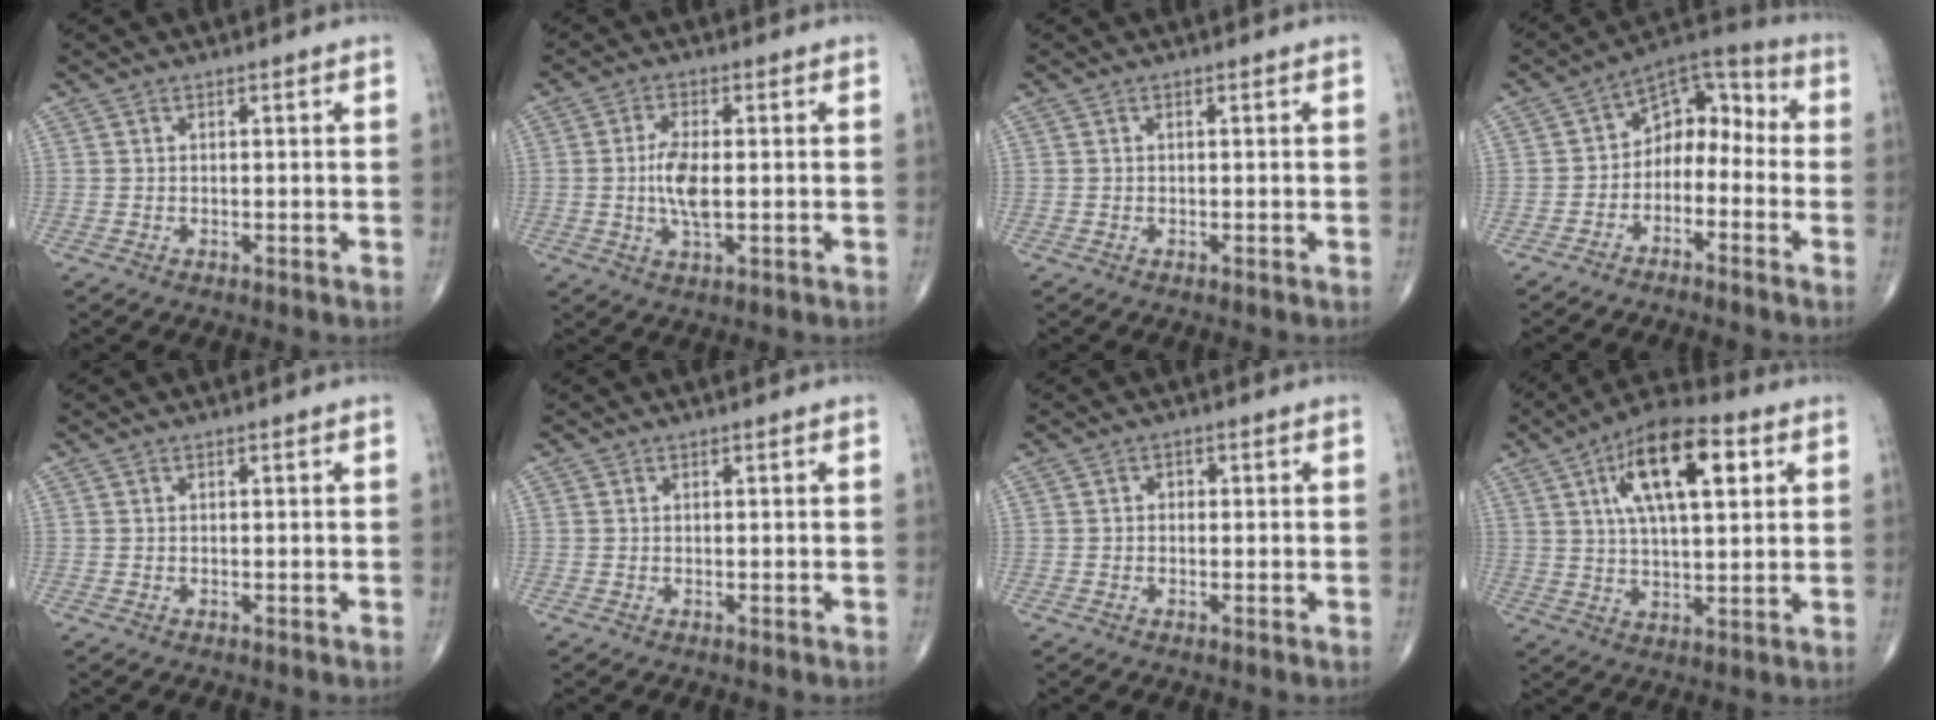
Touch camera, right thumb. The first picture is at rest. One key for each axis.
{"total": 6.3, "fx": -0.3, "fy": 2.5, "fz": 5.7, "tx": -0.120, "ty": -0.004, "tz": -0.009}
{"total": 0.0}
{"total": 10.3, "fx": -2.6, "fy": 7.2, "fz": 6.9, "tx": -0.066, "ty": 0.065, "tz": -0.060}
{"total": 0.0}
{"total": 0.0}
{"total": 1.0, "fx": -0.1, "fy": 0.9, "fz": 0.5, "tx": 0.002, "ty": 0.004, "tz": -0.006}
{"total": 16.1, "fx": 5.6, "fy": 6.7, "fz": 13.5, "tx": -0.210, "ty": 0.001, "tz": 0.088}